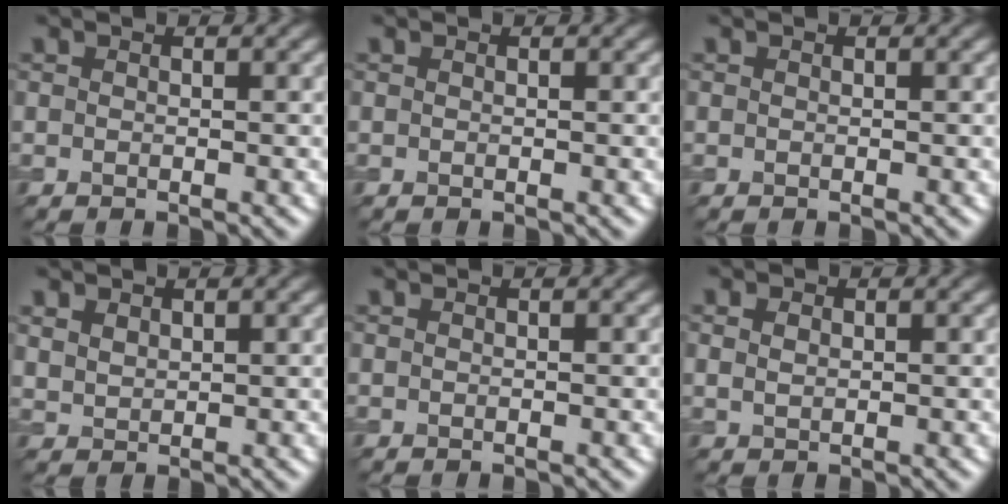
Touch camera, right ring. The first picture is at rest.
{"total": 0.0}
{"total": 0.0}
{"total": 1.7, "force": [1.1, 1.1, 0.7], "torque": [-0.018, -0.001, 0.027]}
{"total": 0.0}
{"total": 1.3, "force": [0.4, 0.9, 0.8], "torque": [-0.017, 0.000, 0.009]}